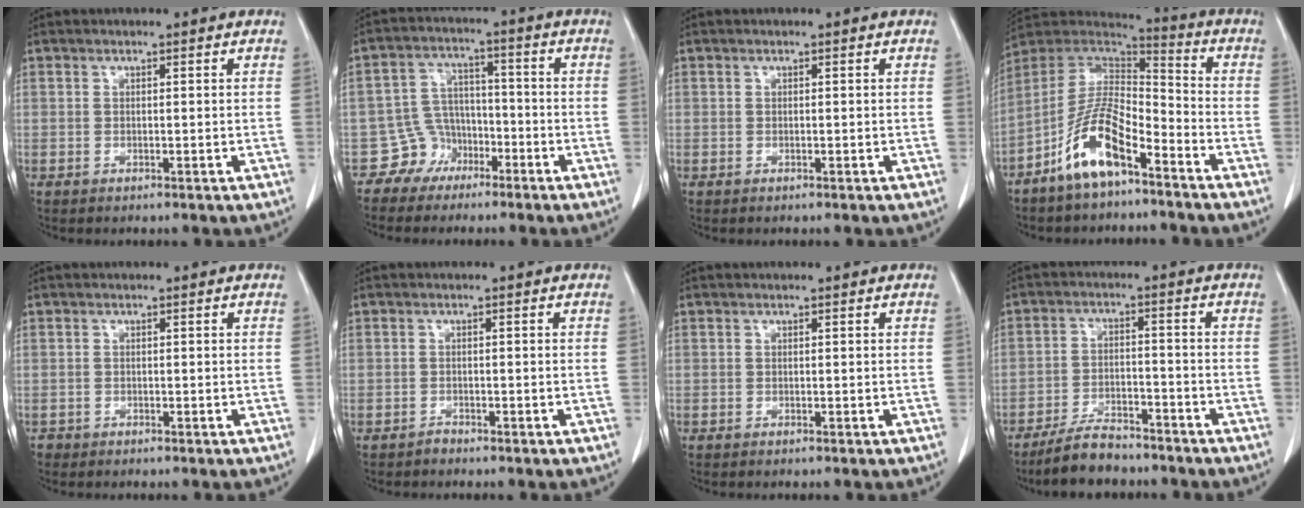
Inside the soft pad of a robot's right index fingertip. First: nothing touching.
{"total": 6.0, "force": [-3.8, 4.6, 0.0], "torque": [0.006, 0.016, -0.065]}
{"total": 0.0}
{"total": 12.2, "force": [-7.3, 3.7, 9.1], "torque": [-0.184, 0.008, -0.140]}
{"total": 1.0, "force": [-0.7, 0.7, -0.2], "torque": [-0.008, 0.002, -0.016]}
{"total": 0.8, "force": [-0.8, 0.2, 0.0], "torque": [0.002, 0.000, -0.017]}
{"total": 0.0}
{"total": 7.4, "force": [-6.5, 2.3, 2.7], "torque": [-0.052, -0.010, -0.117]}